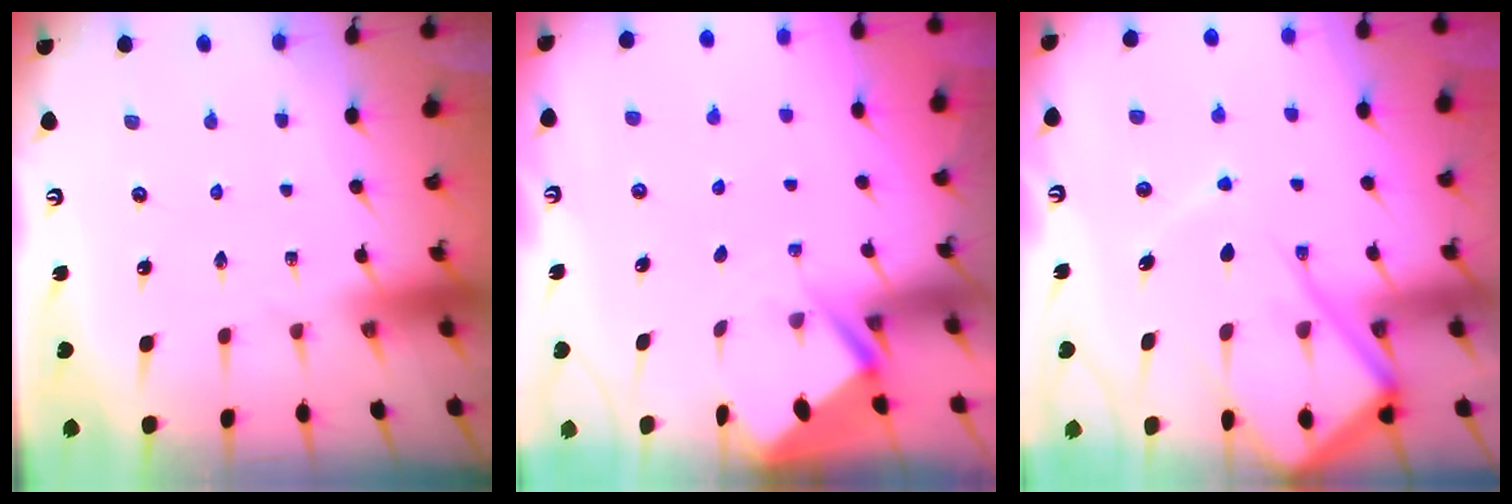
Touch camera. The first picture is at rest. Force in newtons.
{"total": 2.8, "press": 2.8, "slide": 0.4}
{"total": 16.0, "press": 15.9, "slide": 1.5}